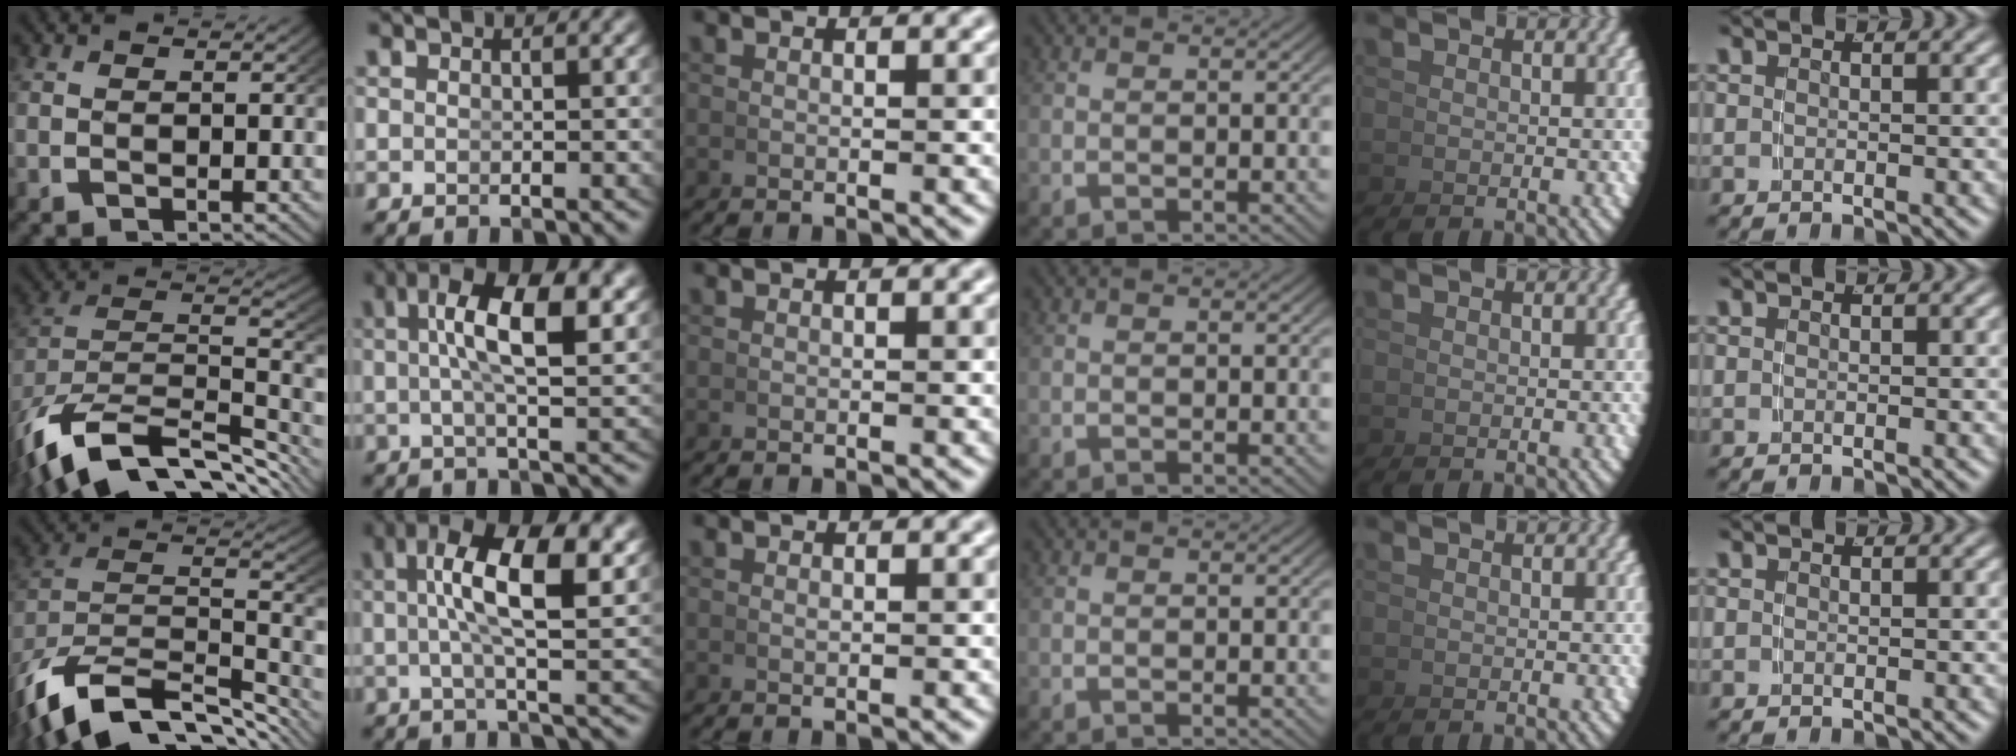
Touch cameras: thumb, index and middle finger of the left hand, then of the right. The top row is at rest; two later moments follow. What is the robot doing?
{"motion": "lift_and_place", "object": "cup"}